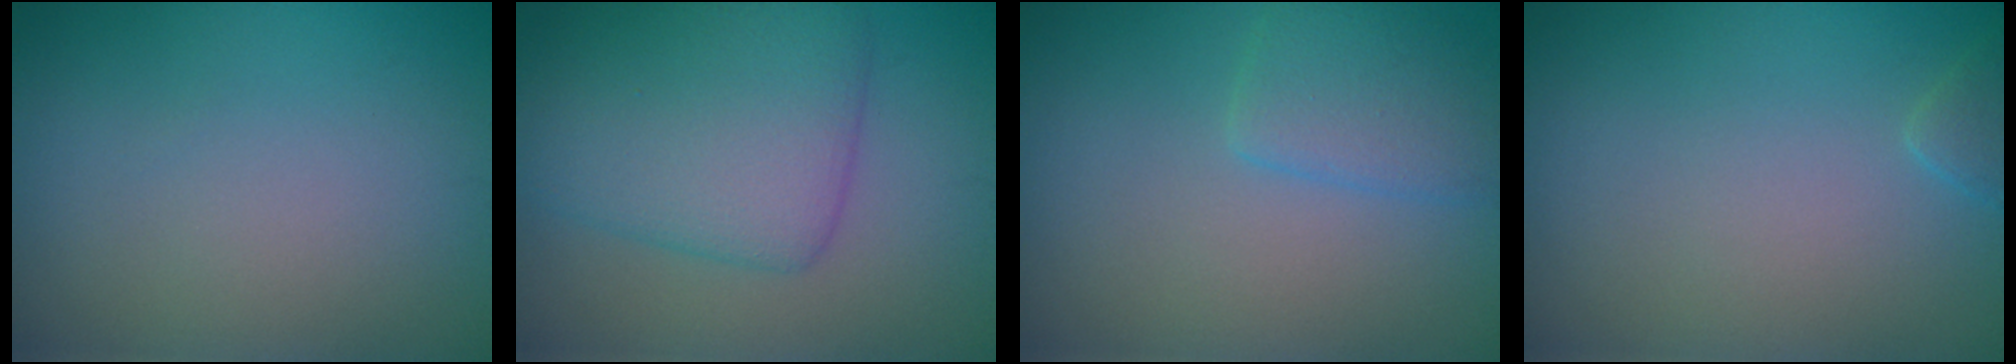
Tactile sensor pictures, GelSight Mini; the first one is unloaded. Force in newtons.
{"total": 6.8, "press": 6.8, "slide": 0.1}
{"total": 2.8, "press": 2.8, "slide": 0.3}
{"total": 1.1, "press": 1.1, "slide": 0.1}